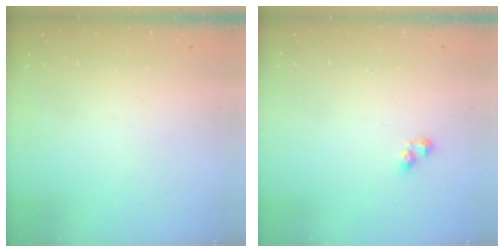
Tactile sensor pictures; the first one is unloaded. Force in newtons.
{"total": 2.9, "press": 2.9, "slide": 0.3}